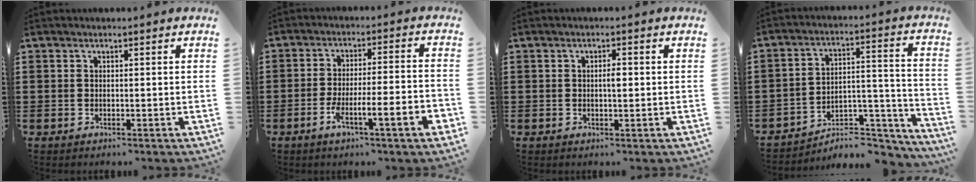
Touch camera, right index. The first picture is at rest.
{"total": 7.5, "force": [-4.0, 0.7, 6.3], "torque": [-0.108, -0.002, -0.075]}
{"total": 1.8, "force": [0.0, 0.6, 1.7], "torque": [-0.032, 0.002, -0.001]}
{"total": 4.7, "force": [-4.1, 1.6, 1.7], "torque": [-0.031, -0.002, -0.084]}